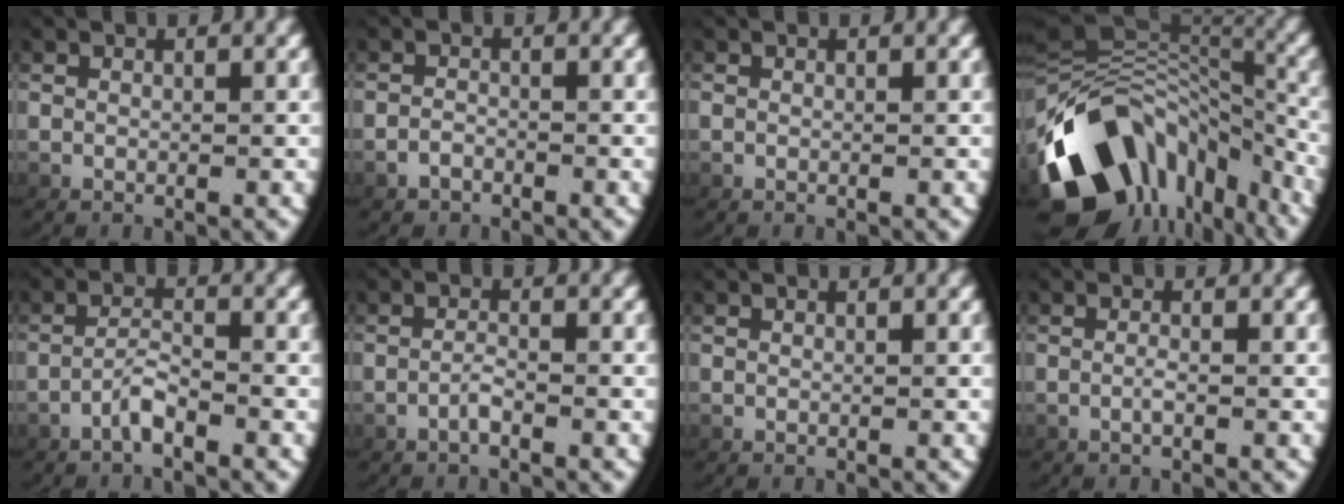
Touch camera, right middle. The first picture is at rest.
{"total": 1.2, "force": [-1.2, 0.3, -0.1], "torque": [-0.005, -0.008, -0.018]}
{"total": 0.6, "force": [-0.2, 0.5, 0.2], "torque": [-0.010, -0.002, -0.003]}
{"total": 15.3, "force": [-4.4, 10.1, 10.6], "torque": [-0.200, -0.038, -0.050]}
{"total": 1.9, "force": [-1.7, -0.1, 0.9], "torque": [-0.023, -0.001, -0.030]}
{"total": 1.3, "force": [-1.1, -0.1, 0.7], "torque": [-0.022, -0.002, -0.018]}
{"total": 0.0}
{"total": 0.8, "force": [-0.5, 0.0, 0.6], "torque": [-0.016, -0.002, -0.008]}